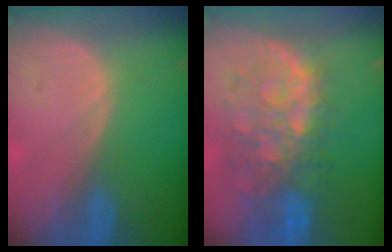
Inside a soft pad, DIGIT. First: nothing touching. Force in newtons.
{"total": 10.9, "press": 9.5, "slide": 5.2}